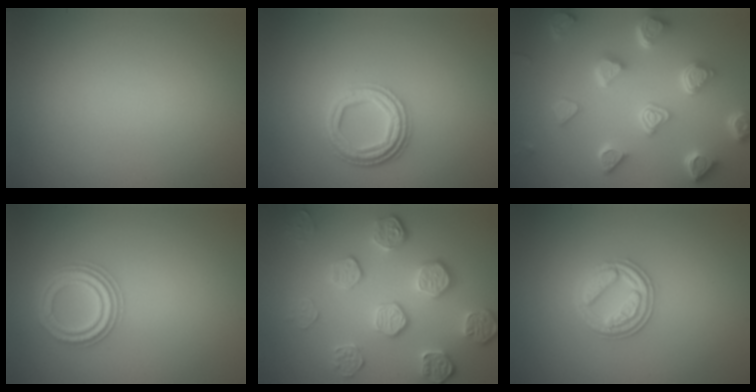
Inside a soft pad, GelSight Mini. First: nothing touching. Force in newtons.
{"total": 4.2, "press": 3.2, "slide": 2.8}
{"total": 6.6, "press": 5.3, "slide": 4.0}
{"total": 2.9, "press": 2.9, "slide": 0.5}
{"total": 5.3, "press": 4.0, "slide": 3.5}
{"total": 3.4, "press": 3.0, "slide": 1.5}